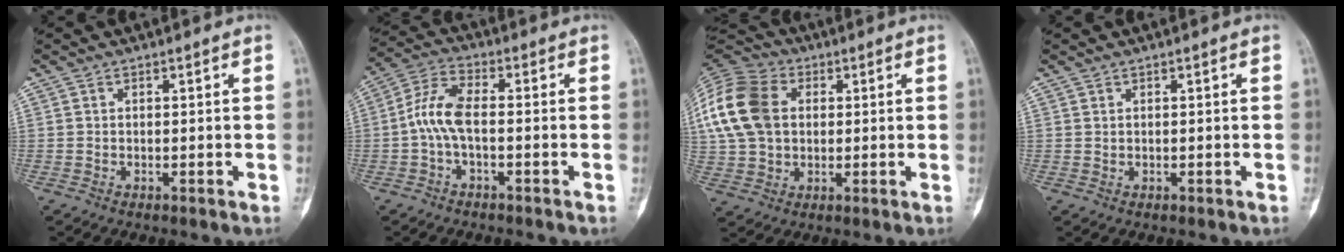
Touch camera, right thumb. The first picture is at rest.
{"total": 7.1, "force": [-1.0, 3.0, 6.4], "torque": [-0.138, 0.030, -0.027]}
{"total": 18.9, "force": [3.3, 13.9, 12.3], "torque": [-0.264, 0.023, 0.060]}
{"total": 0.0}